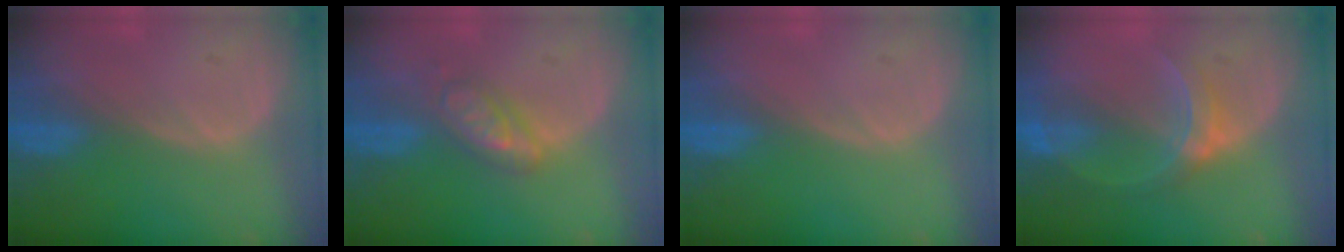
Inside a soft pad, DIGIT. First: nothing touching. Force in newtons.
{"total": 5.0, "press": 5.0, "slide": 0.2}
{"total": 0.0}
{"total": 5.9, "press": 5.8, "slide": 1.2}